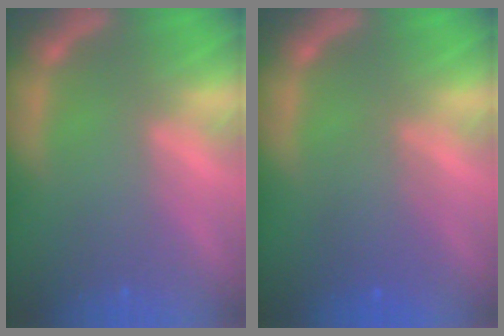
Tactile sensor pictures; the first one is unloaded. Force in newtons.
{"total": 3.0}